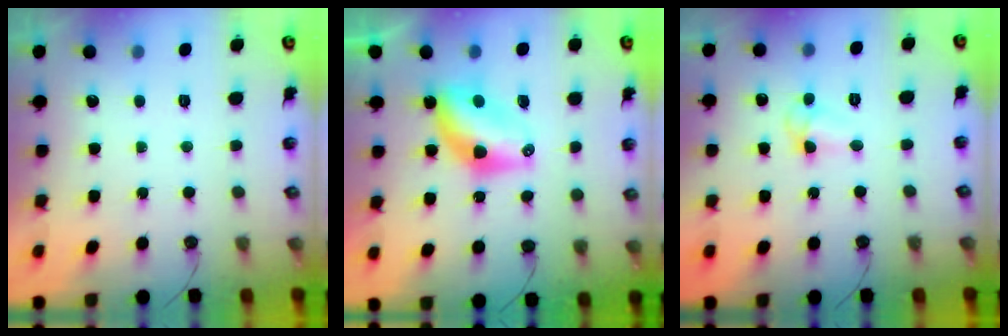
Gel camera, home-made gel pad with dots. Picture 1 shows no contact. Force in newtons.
{"total": 7.7, "press": 7.6, "slide": 0.7}
{"total": 4.6, "press": 4.6, "slide": 0.4}